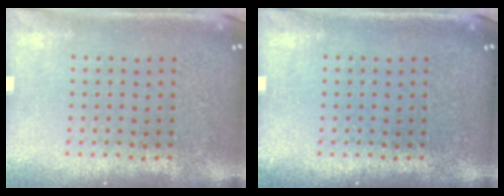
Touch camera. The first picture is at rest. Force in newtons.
{"total": 0.0}